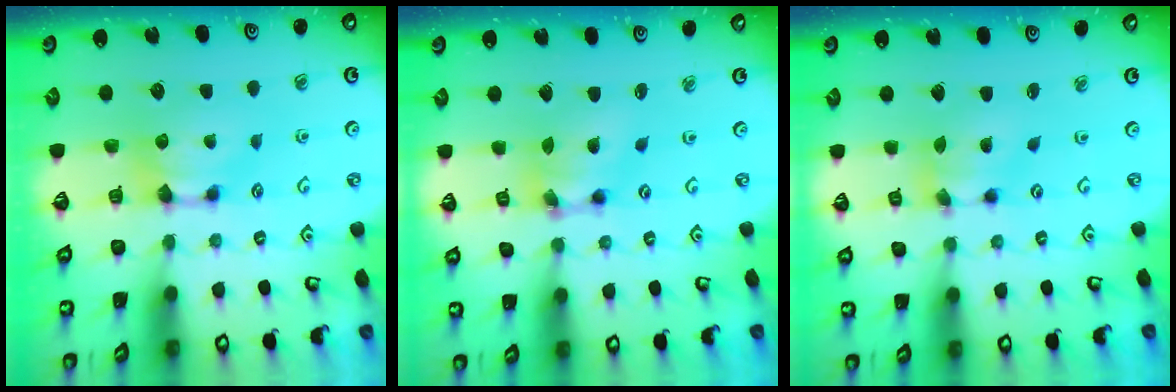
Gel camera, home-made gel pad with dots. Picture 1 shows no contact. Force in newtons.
{"total": 5.2, "press": 4.9, "slide": 1.8}
{"total": 4.2, "press": 3.9, "slide": 1.7}